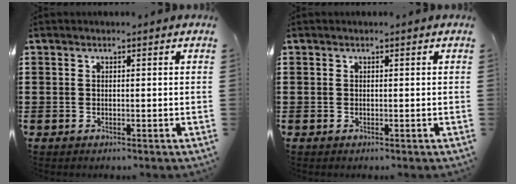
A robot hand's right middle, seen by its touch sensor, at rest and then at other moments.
{"total": 0.0}